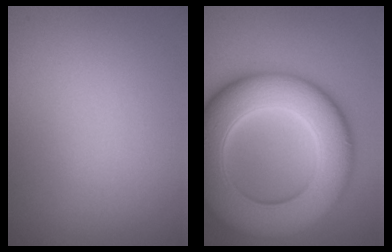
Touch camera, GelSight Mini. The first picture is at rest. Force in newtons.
{"total": 13.4, "press": 13.4, "slide": 0.3}